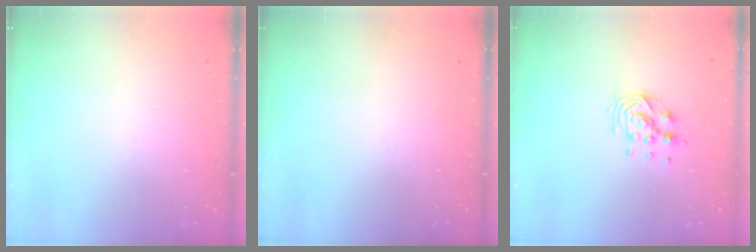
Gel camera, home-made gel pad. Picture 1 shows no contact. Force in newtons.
{"total": 0.0}
{"total": 9.6, "press": 9.5, "slide": 0.8}